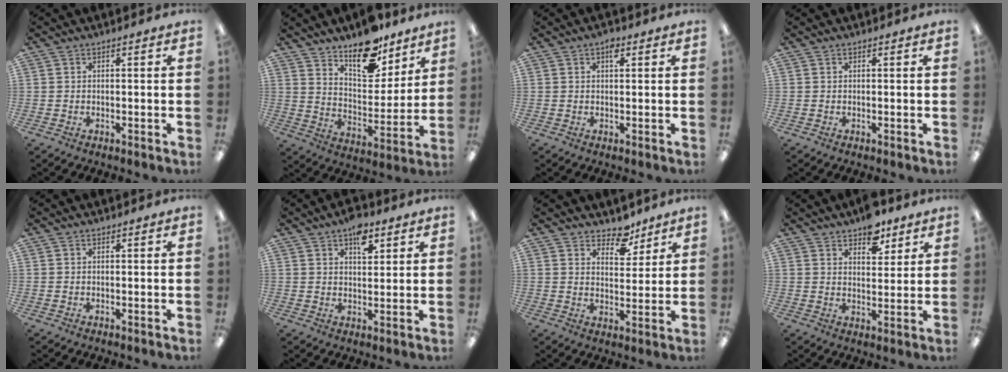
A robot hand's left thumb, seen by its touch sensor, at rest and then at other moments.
{"total": 14.3, "force": [11.5, 6.0, 6.2], "torque": [-0.080, -0.082, 0.203]}
{"total": 2.2, "force": [1.1, 1.1, 1.6], "torque": [-0.019, -0.002, 0.015]}
{"total": 0.0}
{"total": 0.0}
{"total": 6.6, "force": [3.9, 3.5, 4.1], "torque": [-0.042, -0.019, 0.062]}
{"total": 6.9, "force": [5.5, 3.4, 2.1], "torque": [-0.019, -0.035, 0.096]}
{"total": 7.4, "force": [5.6, 3.7, 3.2], "torque": [-0.031, -0.028, 0.095]}